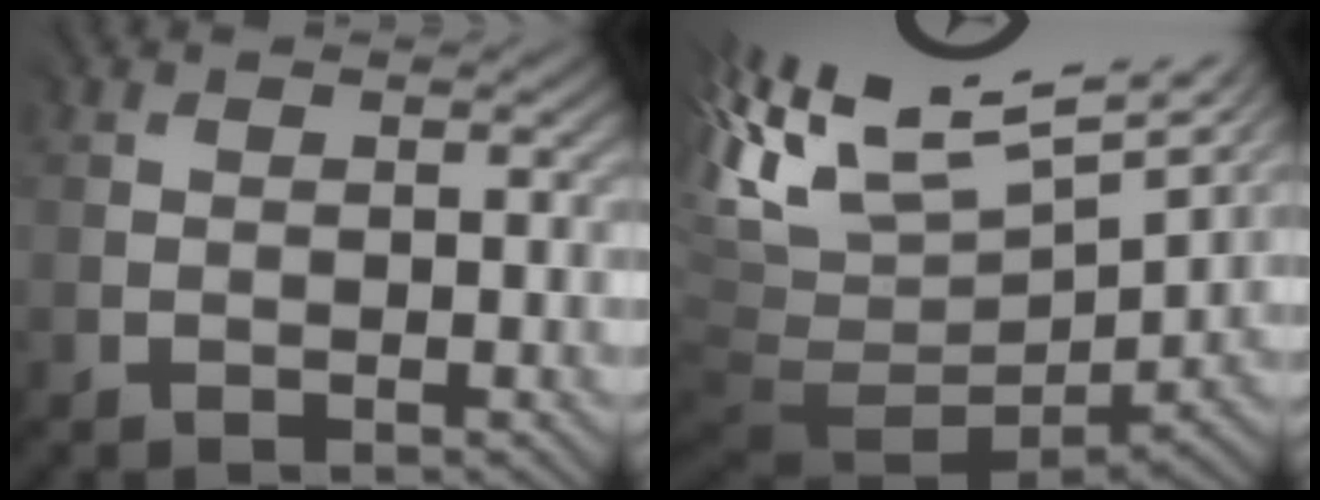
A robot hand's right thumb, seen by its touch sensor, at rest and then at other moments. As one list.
[{"total": 12.5, "force": [4.0, 6.8, 9.7], "torque": [-0.191, -0.002, 0.127]}]